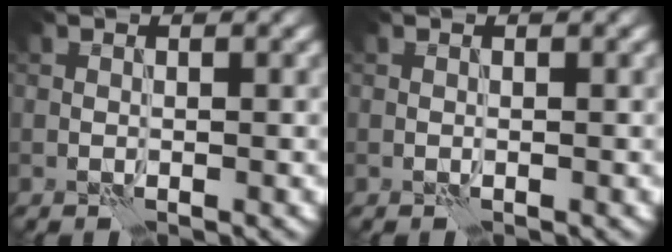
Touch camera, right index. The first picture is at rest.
{"total": 0.0}